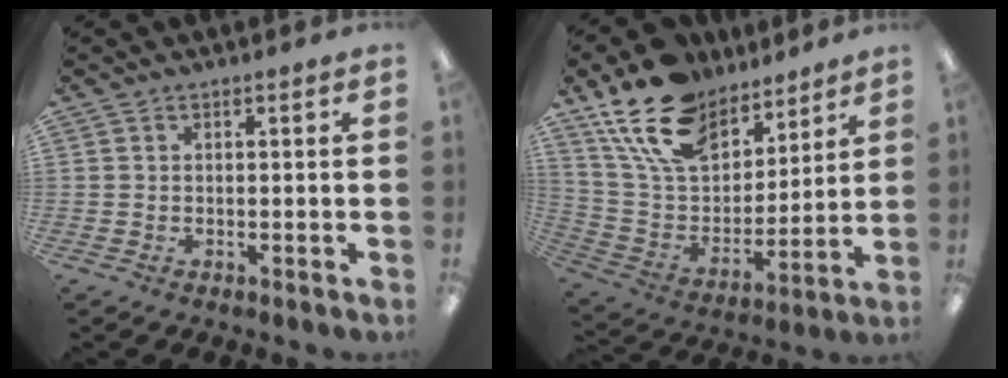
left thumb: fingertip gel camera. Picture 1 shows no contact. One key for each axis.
{"total": 19.2, "fx": 13.5, "fy": 10.7, "fz": 8.6, "tx": -0.178, "ty": -0.069, "tz": 0.251}